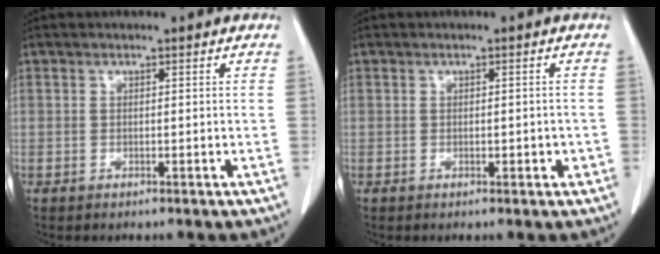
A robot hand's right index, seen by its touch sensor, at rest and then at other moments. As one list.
[{"total": 1.5, "force": [-0.4, 0.9, 1.2], "torque": [-0.012, 0.002, -0.003]}]